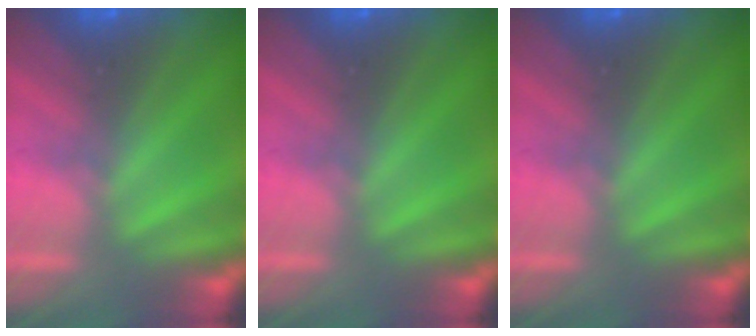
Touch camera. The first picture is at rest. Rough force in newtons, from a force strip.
{"total": 0.0}
{"total": 0.0}